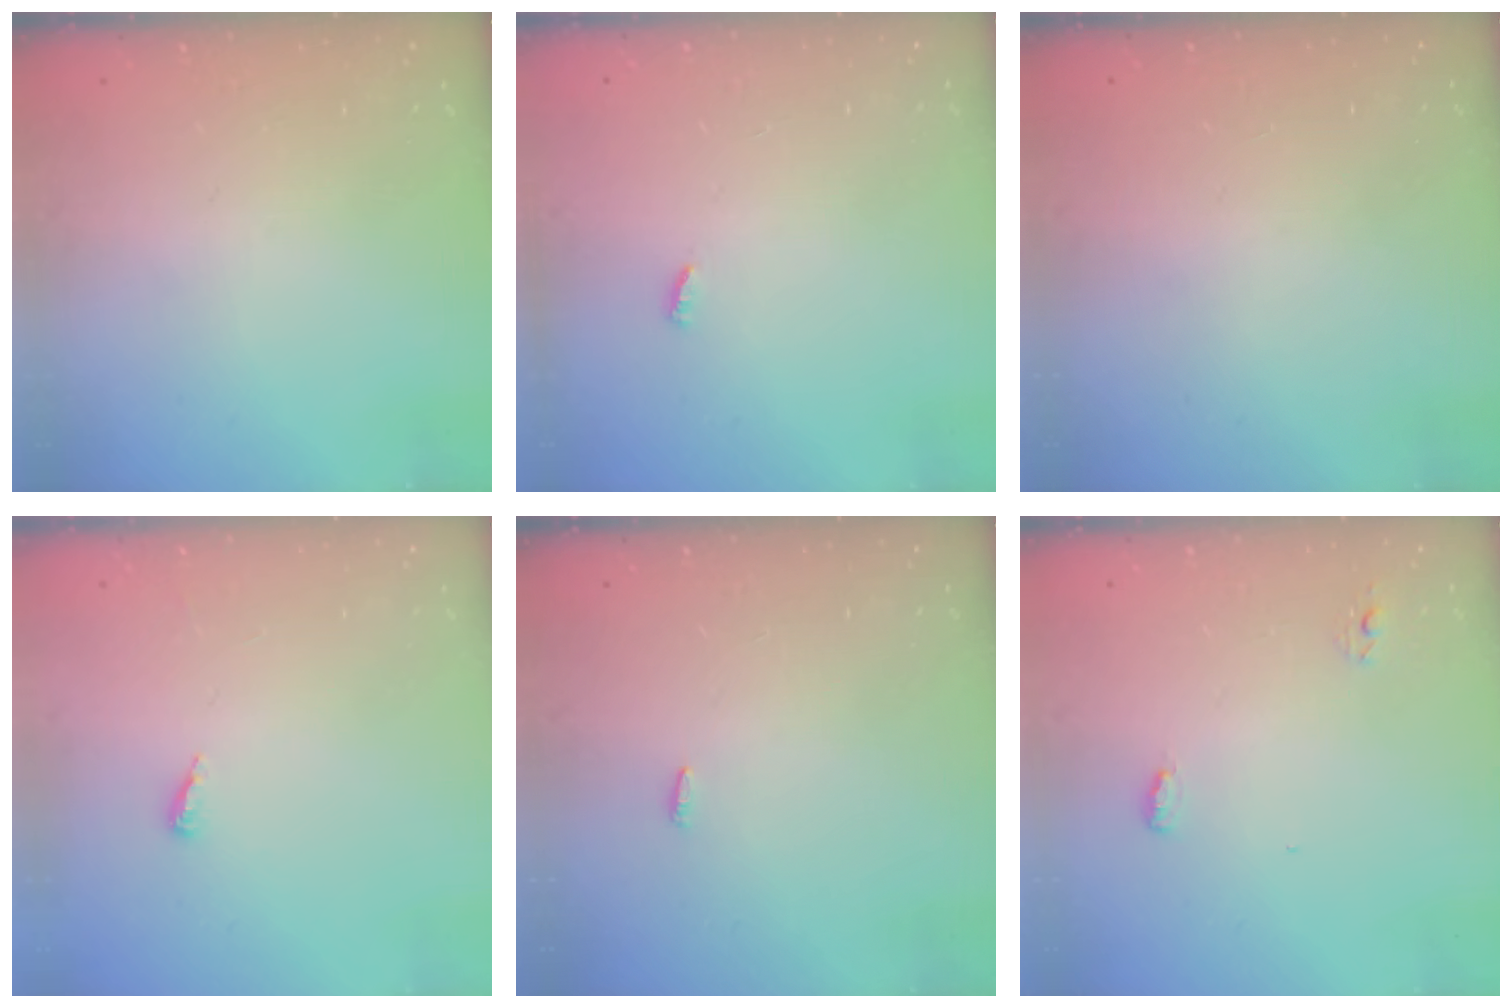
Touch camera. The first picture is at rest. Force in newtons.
{"total": 1.9, "press": 1.9, "slide": 0.3}
{"total": 0.9, "press": 0.9, "slide": 0.0}
{"total": 2.8, "press": 2.8, "slide": 0.2}
{"total": 2.1, "press": 1.9, "slide": 0.7}
{"total": 4.2, "press": 4.0, "slide": 1.3}